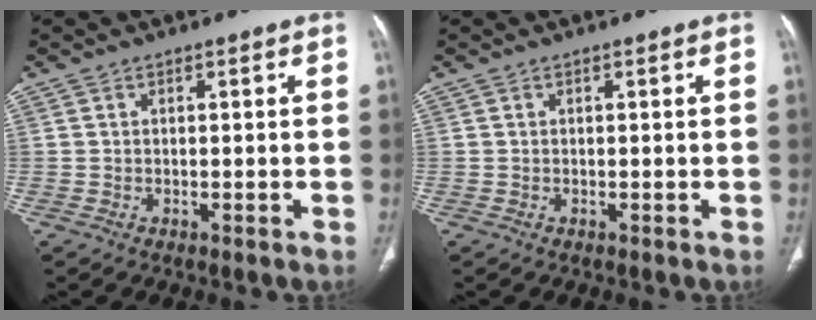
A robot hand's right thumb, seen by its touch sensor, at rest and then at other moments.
{"total": 0.0}